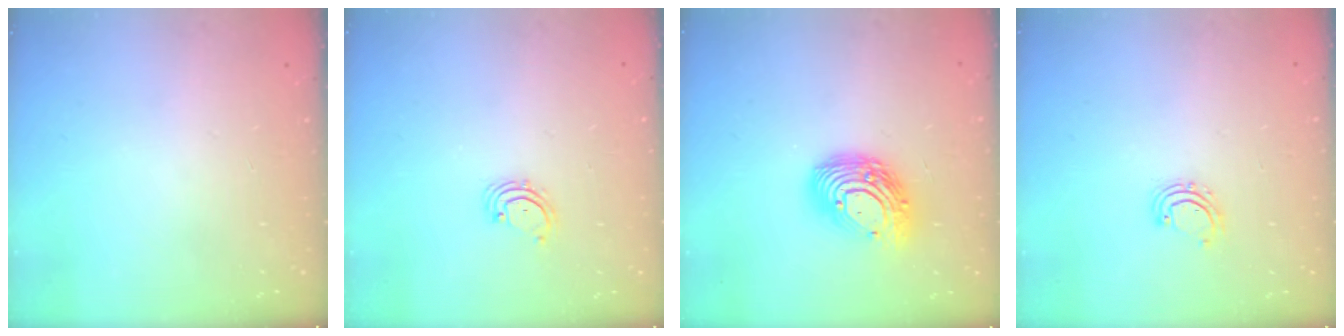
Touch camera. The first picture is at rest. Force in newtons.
{"total": 2.3, "press": 2.3, "slide": 0.5}
{"total": 15.3, "press": 15.3, "slide": 1.2}
{"total": 3.9, "press": 3.9, "slide": 0.2}